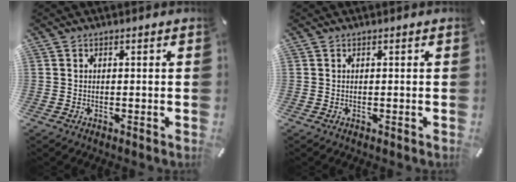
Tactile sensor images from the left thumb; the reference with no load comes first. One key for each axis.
{"total": 0.0}